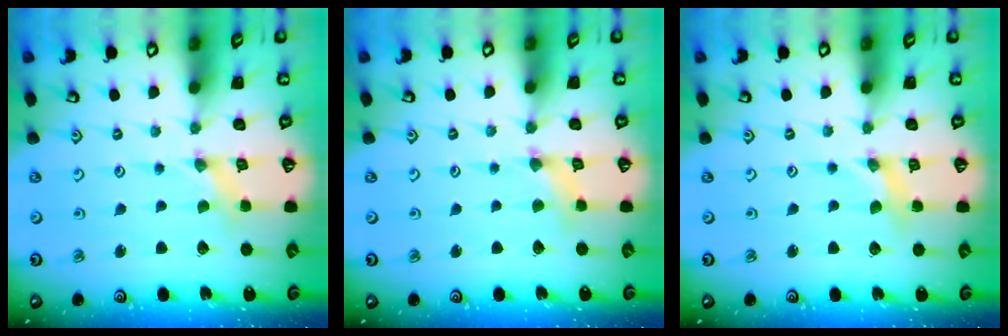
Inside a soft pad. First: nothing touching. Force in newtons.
{"total": 2.3, "press": 2.3, "slide": 0.3}
{"total": 1.7, "press": 1.7, "slide": 0.2}